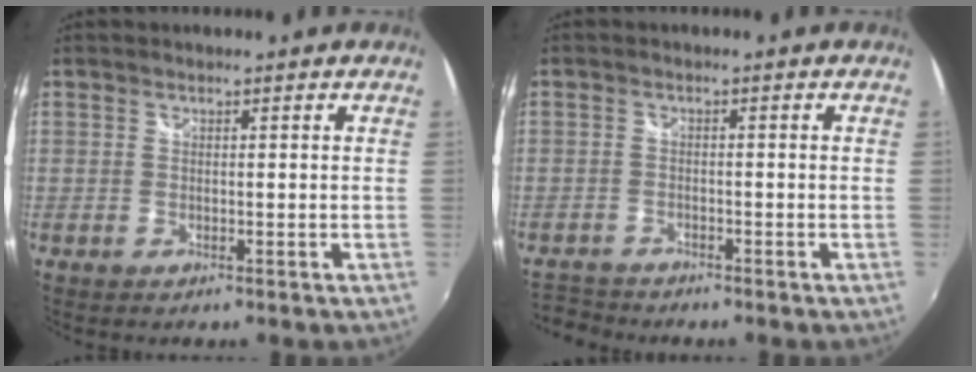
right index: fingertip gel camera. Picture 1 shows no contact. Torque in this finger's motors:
{"motor_torque": [-0.37, -0.01, -0.07, -0.03]}